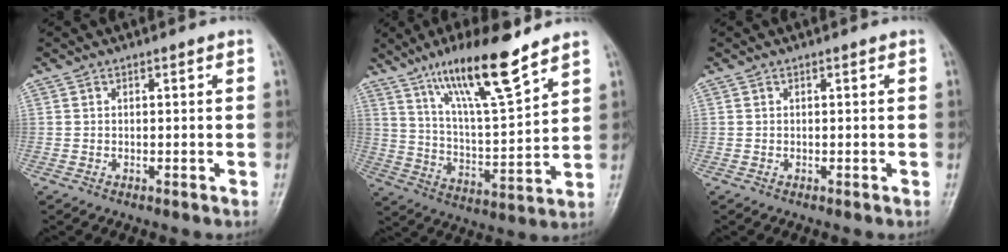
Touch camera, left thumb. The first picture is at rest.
{"total": 16.5, "force": [11.4, 2.6, 11.7], "torque": [-0.194, -0.062, 0.207]}
{"total": 0.0}